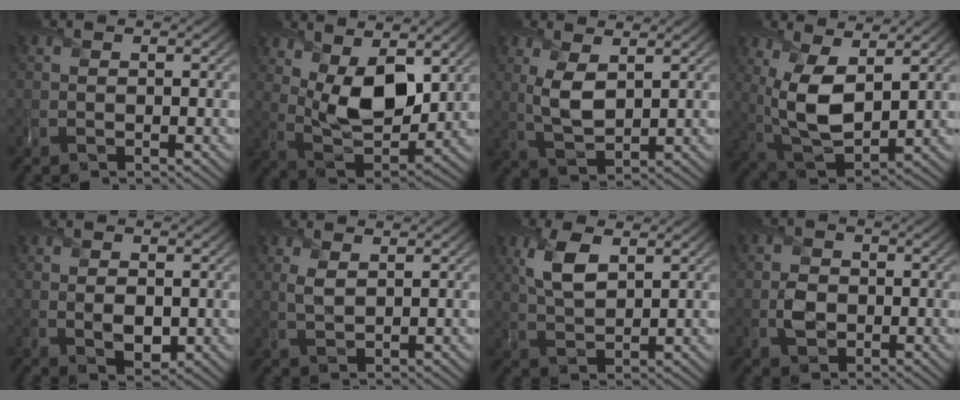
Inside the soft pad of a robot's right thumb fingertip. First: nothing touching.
{"total": 10.2, "force": [4.1, 5.5, 7.6], "torque": [-0.164, -0.013, 0.080]}
{"total": 5.2, "force": [1.8, 2.5, 4.2], "torque": [-0.100, -0.003, 0.039]}
{"total": 9.7, "force": [3.2, 4.9, 7.8], "torque": [-0.190, -0.004, 0.062]}
{"total": 2.7, "force": [-0.1, 1.7, 2.1], "torque": [-0.038, -0.008, 0.005]}
{"total": 2.3, "force": [1.2, 1.0, 1.7], "torque": [-0.048, -0.002, 0.027]}
{"total": 5.5, "force": [2.4, 2.5, 4.3], "torque": [-0.105, 0.001, 0.047]}
{"total": 2.8, "force": [-0.6, 2.4, 1.3], "torque": [-0.031, -0.005, -0.014]}